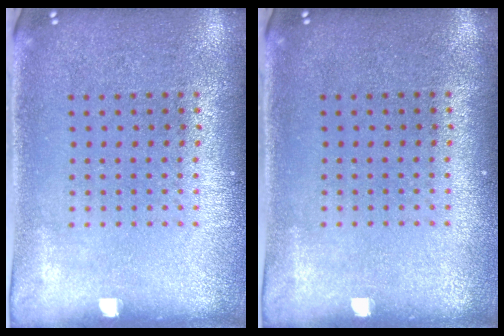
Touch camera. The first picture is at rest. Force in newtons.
{"total": 0.0}